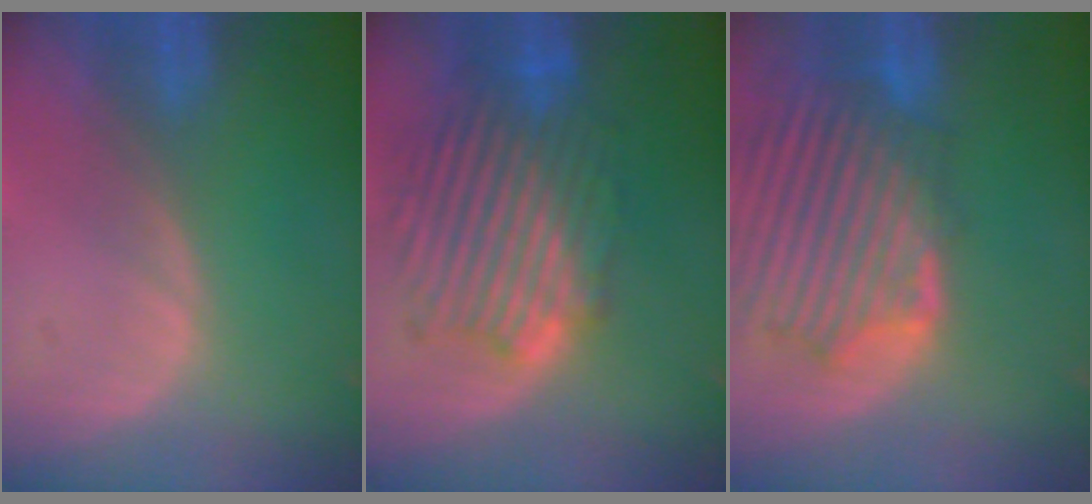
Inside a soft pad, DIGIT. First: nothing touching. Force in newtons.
{"total": 10.2, "press": 10.2, "slide": 0.4}
{"total": 12.7, "press": 11.5, "slide": 5.3}